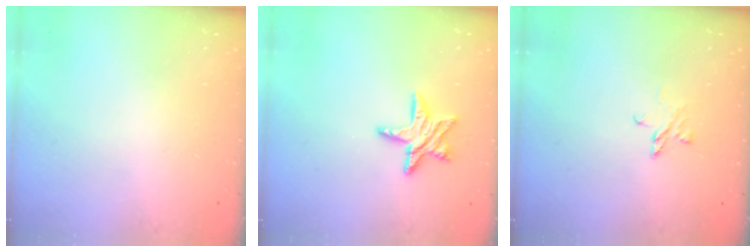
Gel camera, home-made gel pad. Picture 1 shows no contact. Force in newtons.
{"total": 9.8, "press": 9.8, "slide": 0.7}
{"total": 3.4, "press": 3.3, "slide": 0.3}